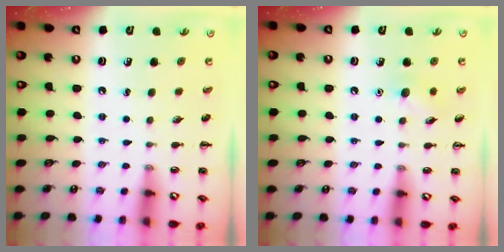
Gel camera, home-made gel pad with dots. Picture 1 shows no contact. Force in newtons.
{"total": 6.4, "press": 6.1, "slide": 1.9}